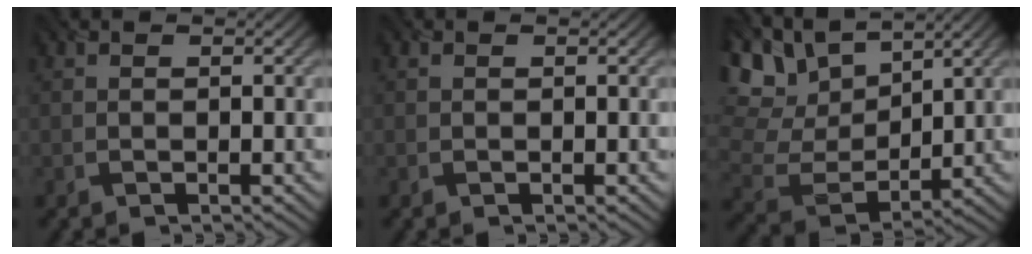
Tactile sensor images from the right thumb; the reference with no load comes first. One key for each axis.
{"total": 0.0}
{"total": 12.3, "fx": 7.6, "fy": 6.3, "fz": 7.2, "tx": -0.200, "ty": 0.027, "tz": 0.130}